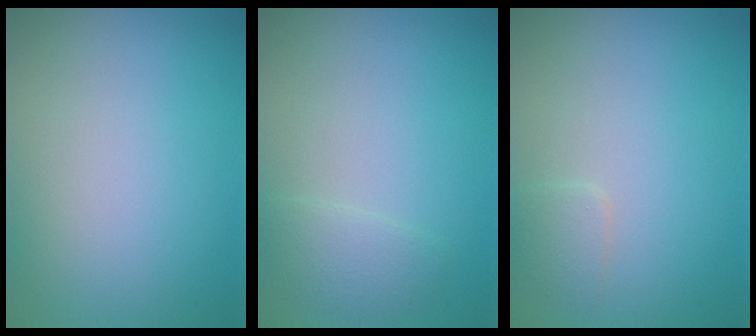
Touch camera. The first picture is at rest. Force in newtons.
{"total": 1.5, "press": 1.5, "slide": 0.1}
{"total": 1.0, "press": 1.0, "slide": 0.0}